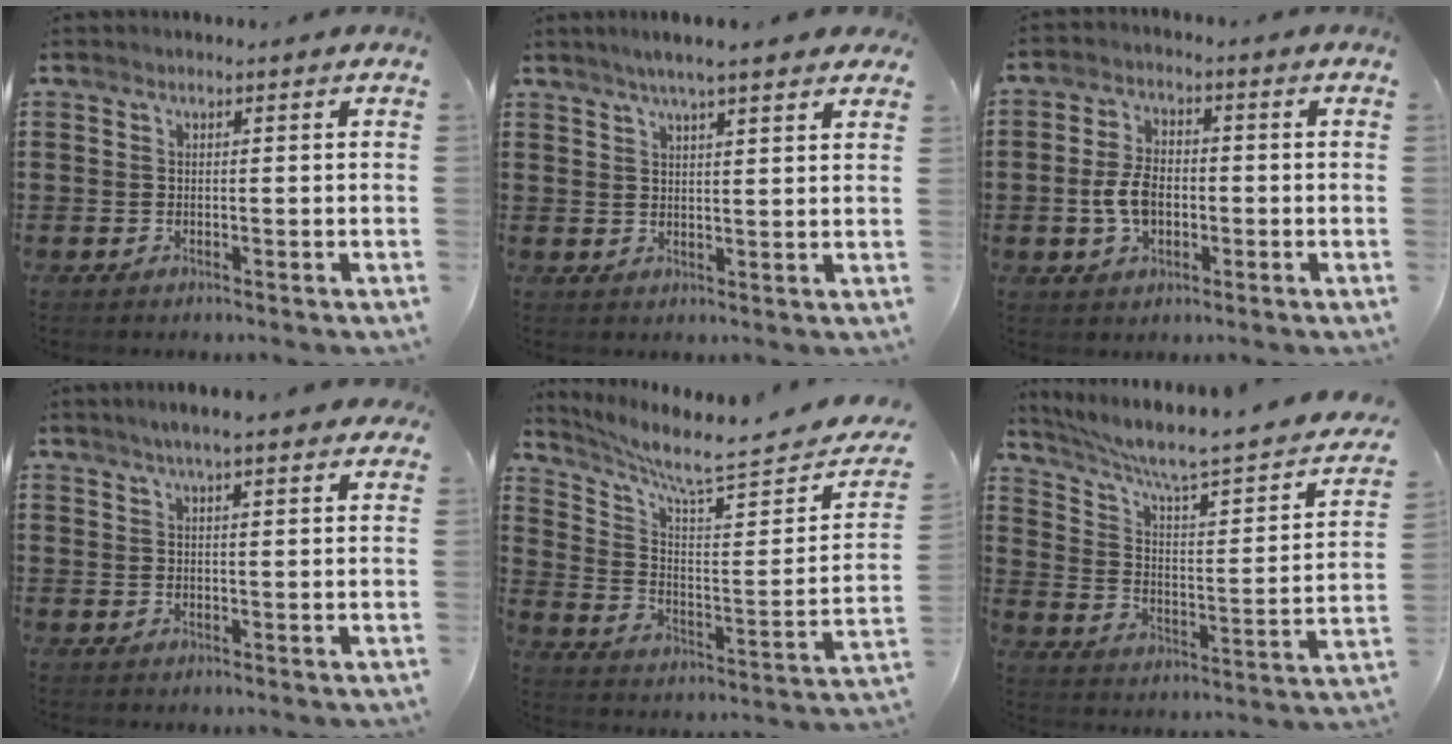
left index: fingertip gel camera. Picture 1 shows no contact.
{"total": 4.5, "force": [3.7, 0.0, 2.7], "torque": [-0.061, -0.001, 0.065]}
{"total": 6.1, "force": [-1.1, 3.7, 4.7], "torque": [-0.111, 0.001, -0.027]}
{"total": 4.3, "force": [3.4, 0.3, 2.6], "torque": [-0.058, 0.003, 0.059]}
{"total": 6.6, "force": [5.9, -0.1, 2.9], "torque": [-0.080, -0.061, 0.095]}
{"total": 5.9, "force": [4.3, 0.4, 4.1], "torque": [-0.100, -0.035, 0.064]}